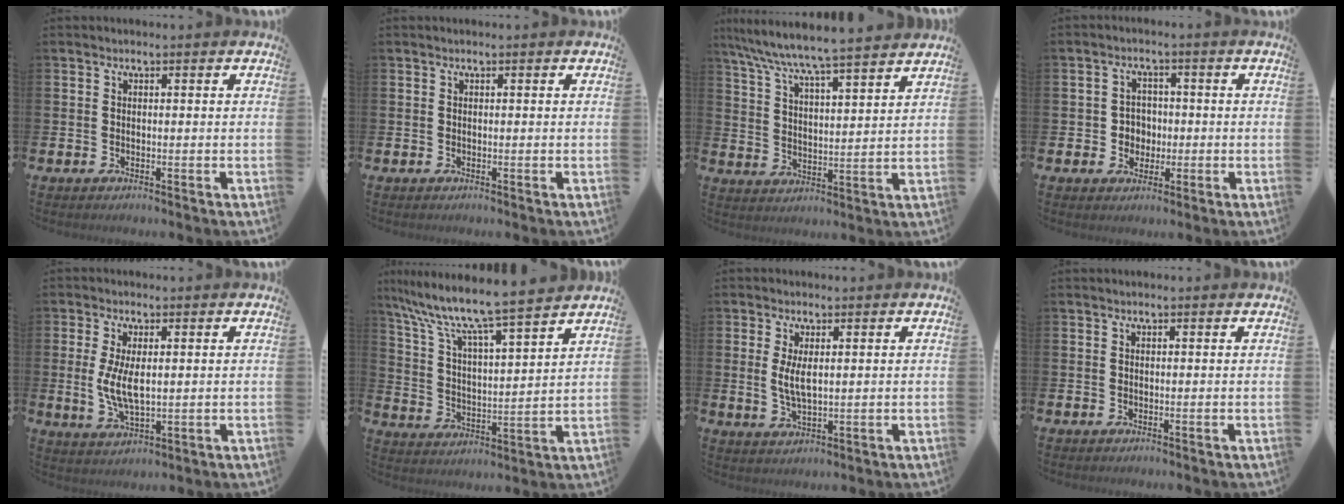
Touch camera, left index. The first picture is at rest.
{"total": 0.0}
{"total": 7.3, "force": [7.0, 0.1, 2.0], "torque": [-0.071, -0.048, 0.121]}
{"total": 3.1, "force": [-0.2, 3.0, 0.7], "torque": [-0.014, 0.002, -0.013]}
{"total": 5.4, "force": [0.8, 2.2, 4.9], "torque": [-0.083, 0.000, 0.011]}
{"total": 9.8, "force": [8.8, 0.5, 4.3], "torque": [-0.122, -0.057, 0.147]}
{"total": 3.7, "force": [1.1, 1.3, 3.3], "torque": [-0.055, -0.003, 0.017]}
{"total": 0.0}